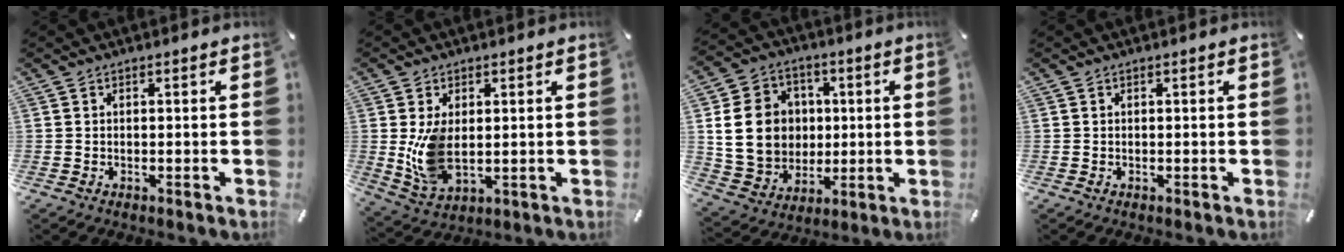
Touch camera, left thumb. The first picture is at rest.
{"total": 8.8, "force": [0.7, 5.2, 7.0], "torque": [-0.141, -0.012, 0.015]}
{"total": 15.8, "force": [1.6, 13.8, 7.5], "torque": [-0.149, 0.004, 0.034]}
{"total": 0.0}